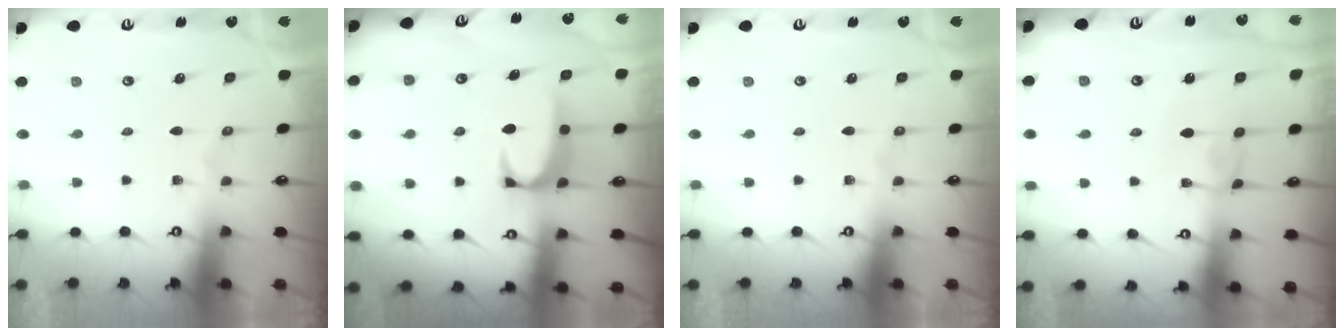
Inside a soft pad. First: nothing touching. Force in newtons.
{"total": 1.6, "press": 1.6, "slide": 0.4}
{"total": 0.0}
{"total": 0.7, "press": 0.6, "slide": 0.4}